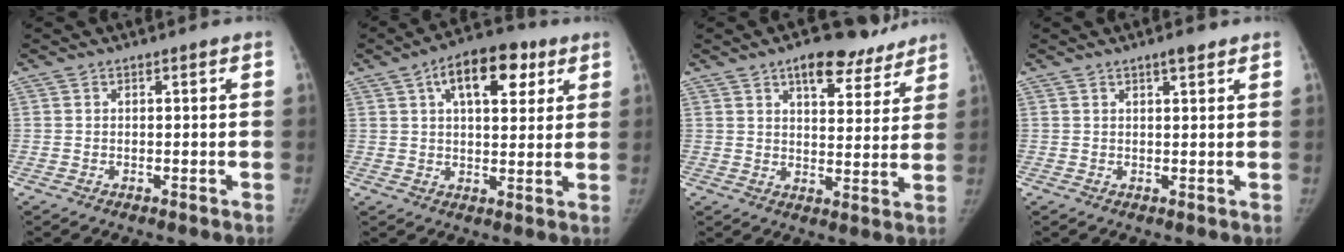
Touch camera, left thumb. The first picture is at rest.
{"total": 13.5, "force": [5.9, 6.8, 10.0], "torque": [-0.117, 0.003, 0.085]}
{"total": 12.4, "force": [8.6, 5.7, 6.8], "torque": [-0.049, -0.035, 0.119]}
{"total": 2.5, "force": [1.8, 0.6, 1.7], "torque": [-0.022, -0.009, 0.026]}